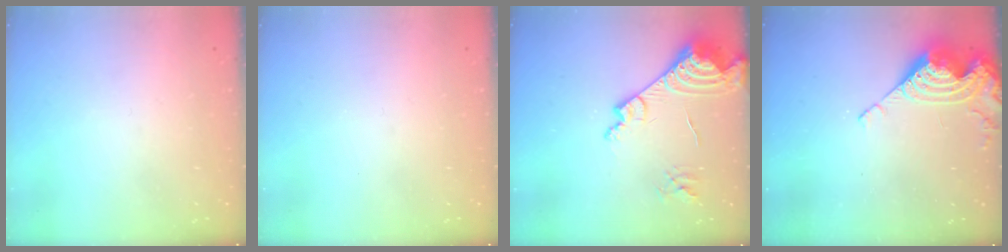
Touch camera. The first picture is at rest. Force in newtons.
{"total": 0.0}
{"total": 16.3, "press": 16.2, "slide": 2.4}
{"total": 11.9, "press": 11.9, "slide": 0.8}